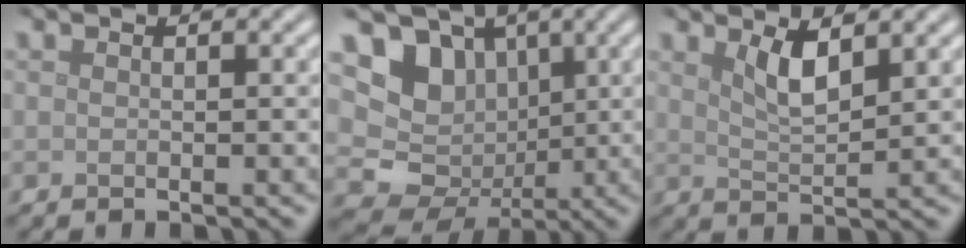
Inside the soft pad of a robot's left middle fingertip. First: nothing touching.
{"total": 10.4, "force": [2.3, 9.2, 4.3], "torque": [-0.087, 0.017, 0.017]}
{"total": 2.8, "force": [1.7, 0.8, 2.1], "torque": [-0.042, -0.008, 0.034]}